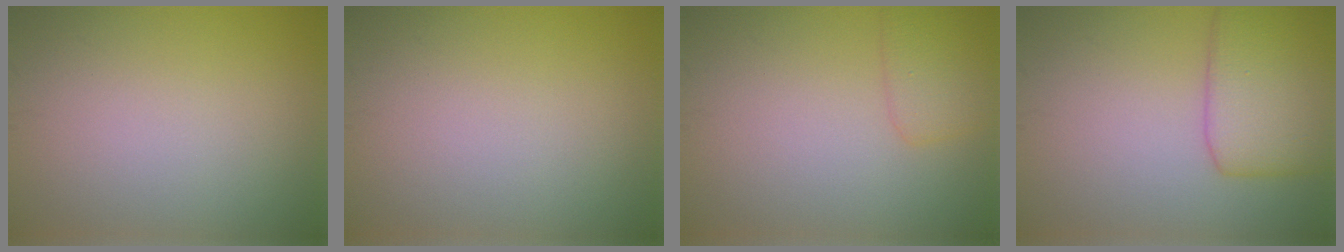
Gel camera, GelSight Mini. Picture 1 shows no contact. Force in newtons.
{"total": 0.0}
{"total": 2.2, "press": 2.2, "slide": 0.2}
{"total": 6.0, "press": 6.0, "slide": 0.3}